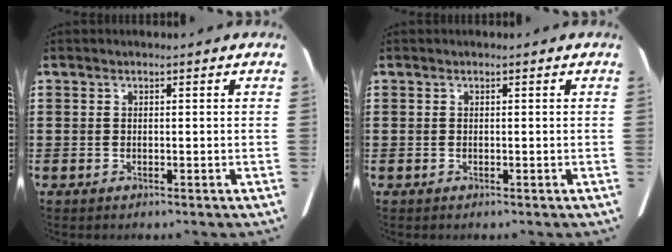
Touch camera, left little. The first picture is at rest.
{"total": 0.0}